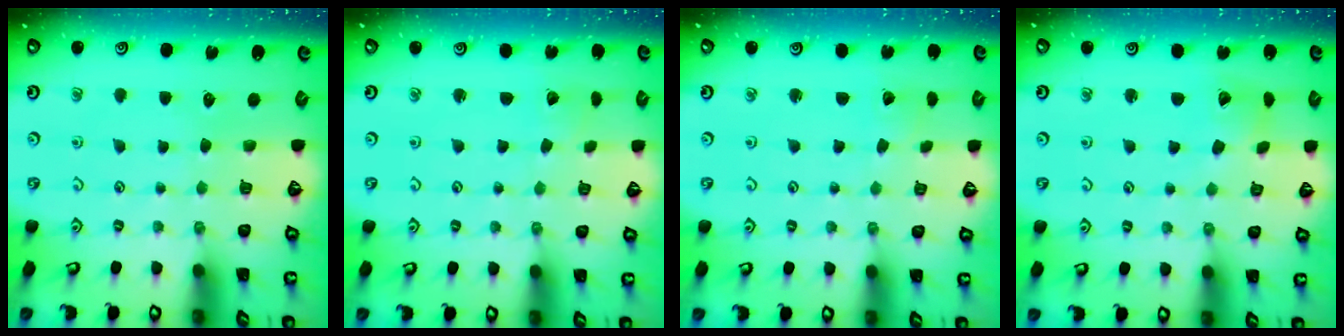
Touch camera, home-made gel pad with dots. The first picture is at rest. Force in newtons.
{"total": 1.7, "press": 1.7, "slide": 0.1}
{"total": 2.3, "press": 2.3, "slide": 0.2}
{"total": 5.4, "press": 5.3, "slide": 0.6}